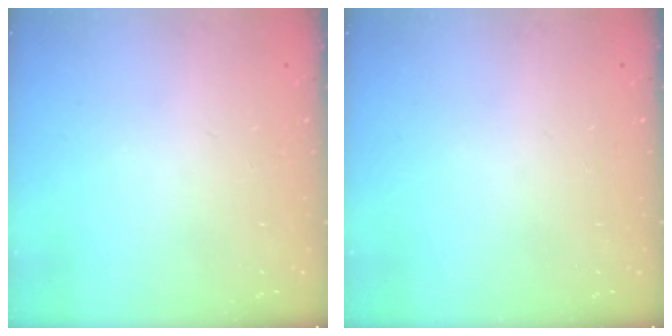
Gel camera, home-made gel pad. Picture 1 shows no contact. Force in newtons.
{"total": 0.0}